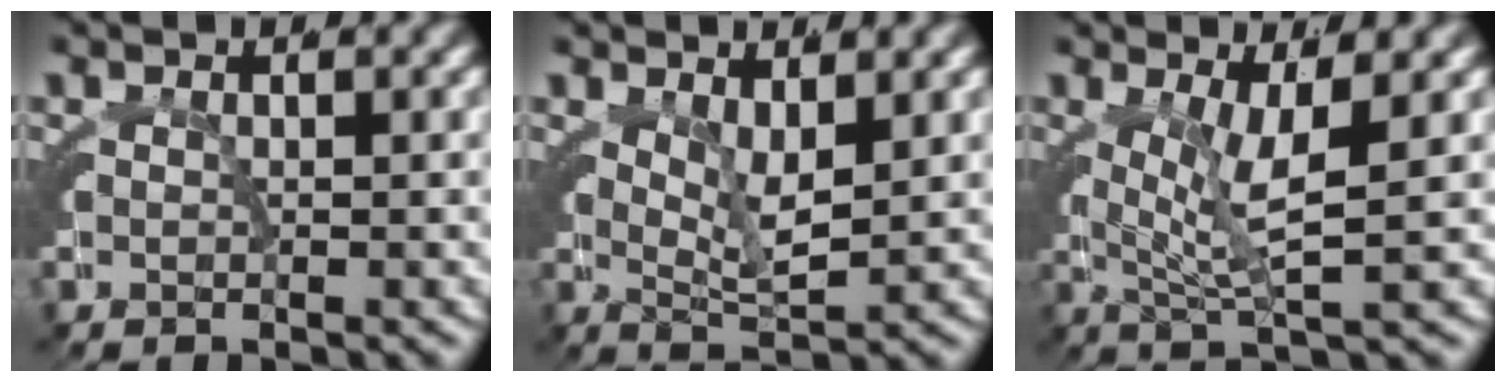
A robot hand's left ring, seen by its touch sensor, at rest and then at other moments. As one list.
[{"total": 3.4, "force": [1.8, 0.2, 2.9], "torque": [-0.044, -0.015, 0.041]}, {"total": 4.7, "force": [1.2, 0.4, 4.5], "torque": [-0.072, -0.008, 0.027]}]